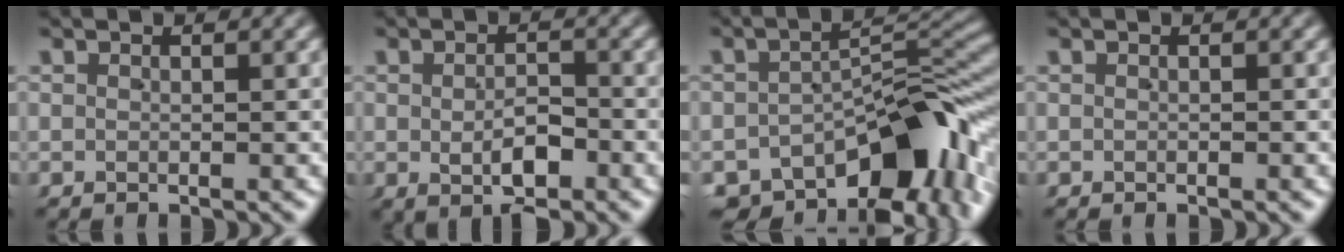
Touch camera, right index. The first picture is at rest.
{"total": 3.4, "force": [-1.0, 1.6, 2.8], "torque": [-0.039, -0.013, -0.009]}
{"total": 13.8, "force": [-8.5, 6.6, 8.7], "torque": [-0.115, -0.020, -0.118]}
{"total": 0.0}